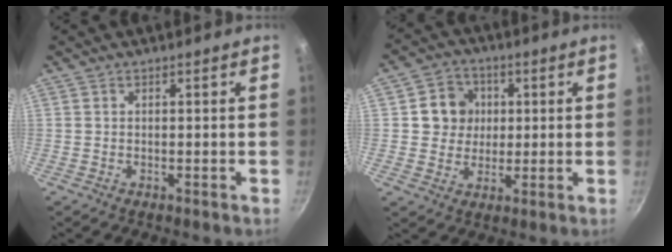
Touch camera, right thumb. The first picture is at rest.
{"total": 7.9, "force": [1.5, 7.2, 2.7], "torque": [-0.005, 0.004, 0.018]}